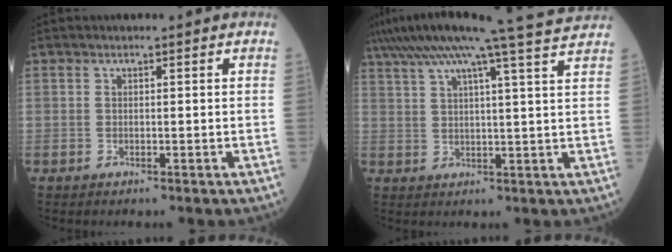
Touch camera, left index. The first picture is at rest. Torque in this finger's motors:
{"motor_torque": [1.02, -1.12, 0.61, 0.20]}